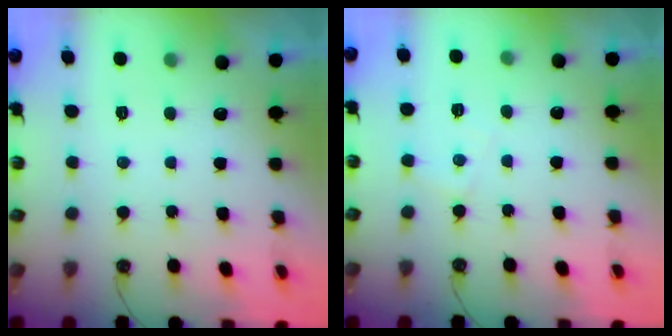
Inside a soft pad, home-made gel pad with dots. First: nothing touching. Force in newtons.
{"total": 4.8, "press": 4.8, "slide": 0.5}